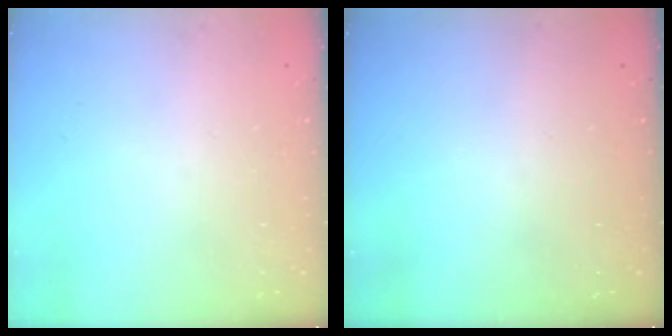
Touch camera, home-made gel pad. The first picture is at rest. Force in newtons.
{"total": 0.0}